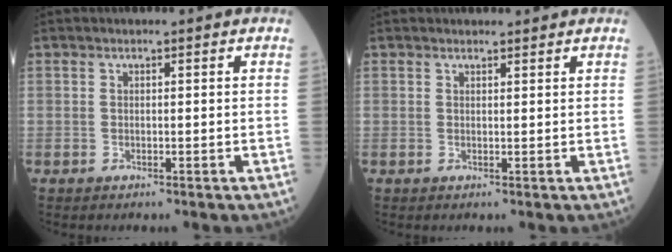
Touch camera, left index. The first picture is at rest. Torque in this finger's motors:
{"motor_torque": [0.10, -0.74, -0.13, -0.01]}